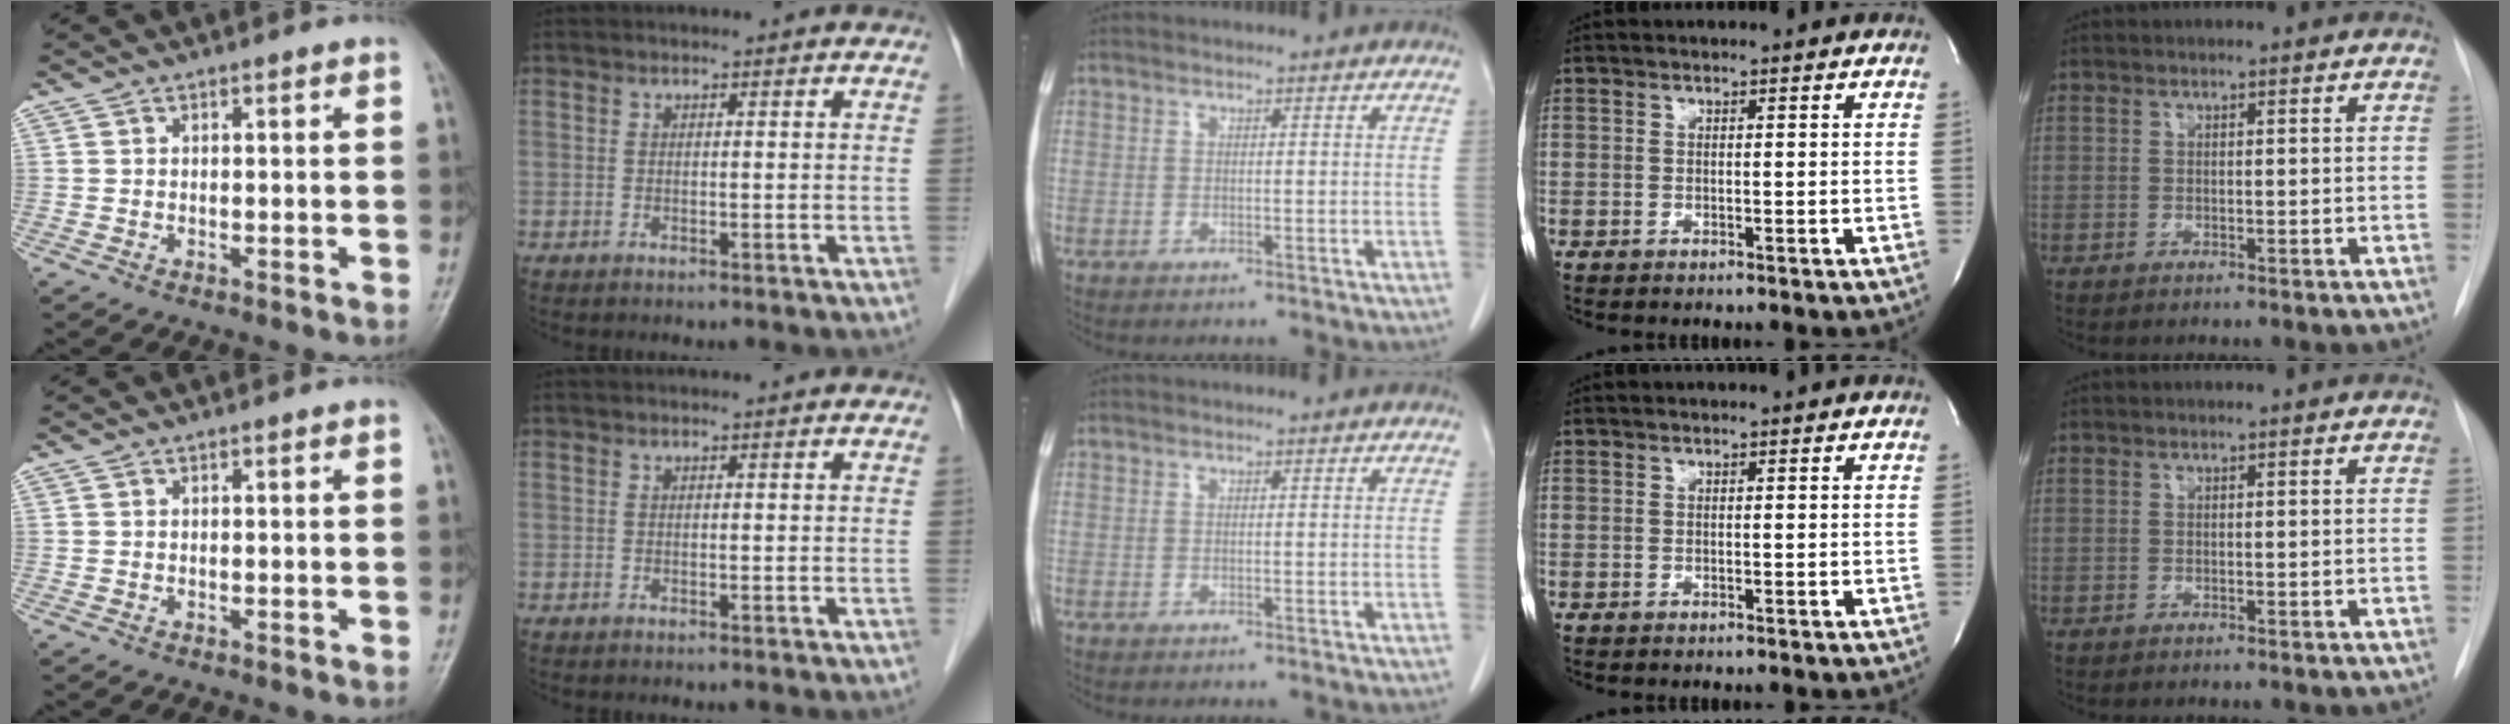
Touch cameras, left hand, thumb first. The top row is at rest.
{}